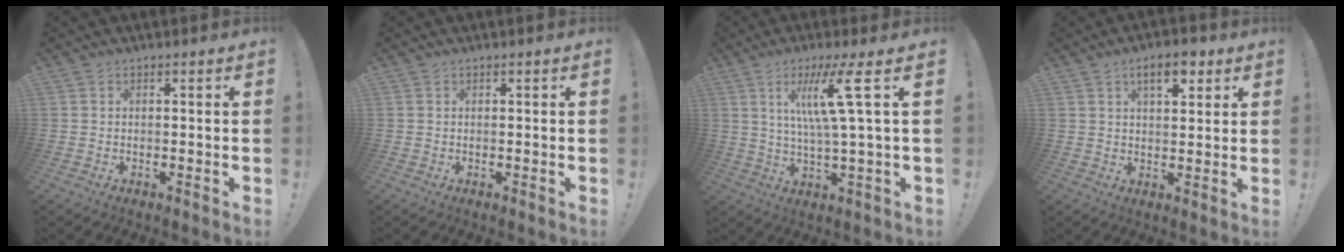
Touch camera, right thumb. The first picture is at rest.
{"total": 0.0}
{"total": 13.0, "force": [4.3, -0.3, 12.3], "torque": [-0.233, -0.002, 0.053]}
{"total": 7.3, "force": [3.9, 3.3, 5.2], "torque": [-0.075, -0.006, 0.066]}